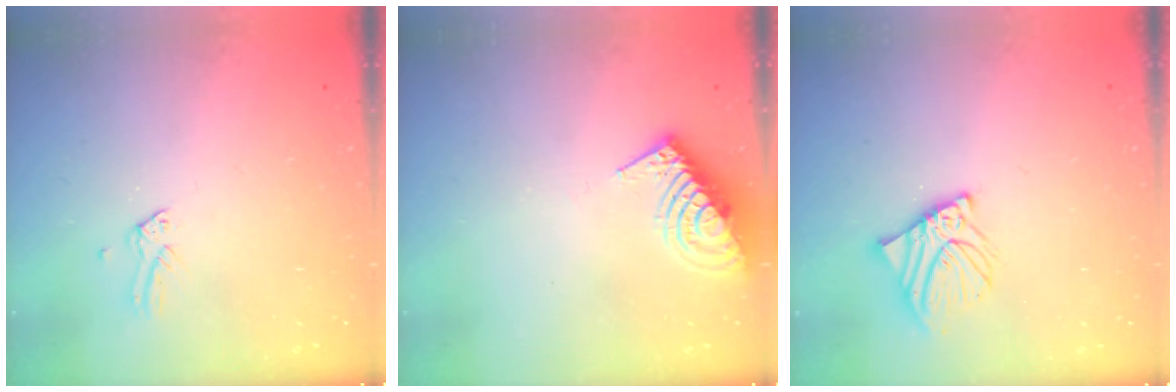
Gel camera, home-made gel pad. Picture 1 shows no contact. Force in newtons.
{"total": 14.6, "press": 14.6, "slide": 0.4}
{"total": 9.0, "press": 8.9, "slide": 1.4}